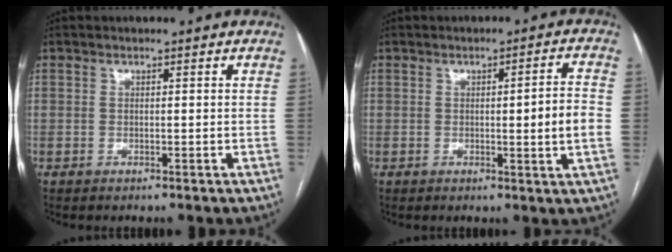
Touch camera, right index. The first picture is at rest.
{"total": 6.2, "force": [-0.6, -0.2, 6.2], "torque": [-0.085, 0.000, -0.008]}